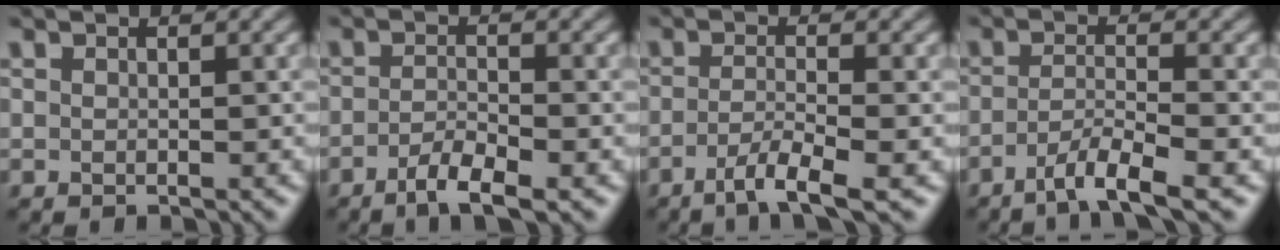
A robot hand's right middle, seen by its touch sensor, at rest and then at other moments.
{"total": 3.2, "force": [-1.9, 0.7, 2.5], "torque": [-0.048, -0.001, -0.039]}
{"total": 3.7, "force": [-2.0, 0.5, 3.0], "torque": [-0.056, -0.004, -0.046]}
{"total": 4.2, "force": [-2.6, 0.6, 3.3], "torque": [-0.057, -0.003, -0.057]}